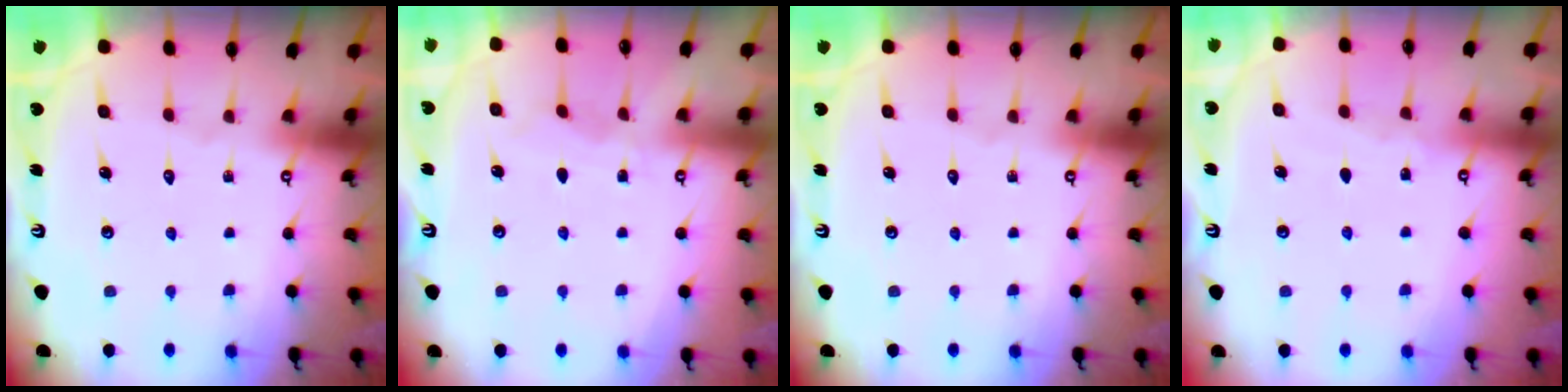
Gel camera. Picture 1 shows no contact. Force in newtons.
{"total": 3.7, "press": 3.7, "slide": 0.5}
{"total": 0.0}
{"total": 2.7, "press": 2.7, "slide": 0.4}